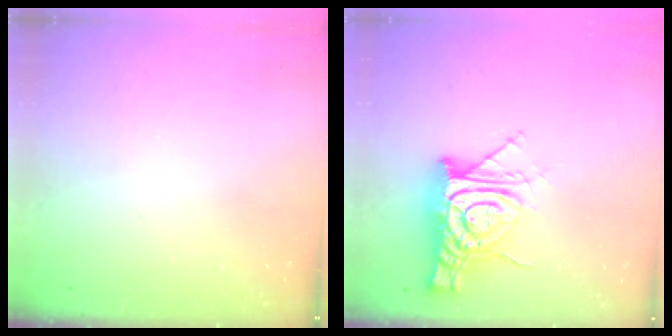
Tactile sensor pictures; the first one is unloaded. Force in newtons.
{"total": 13.0, "press": 13.0, "slide": 1.4}